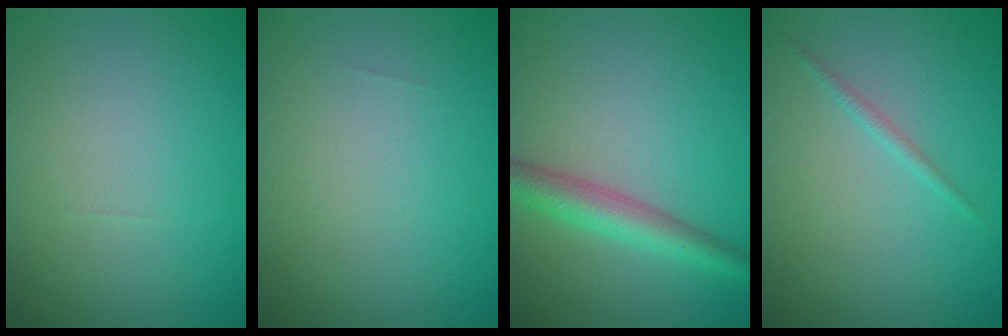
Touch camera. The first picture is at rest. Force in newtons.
{"total": 0.0}
{"total": 3.7, "press": 3.7, "slide": 0.1}
{"total": 0.8, "press": 0.8, "slide": 0.1}